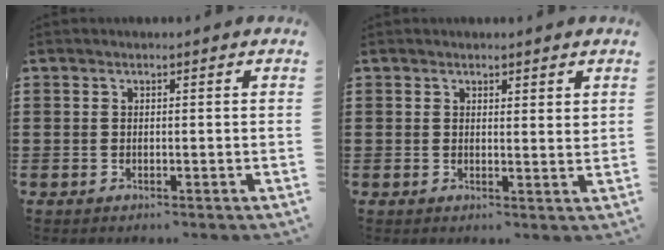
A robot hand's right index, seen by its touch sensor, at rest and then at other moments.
{"total": 1.4, "force": [1.2, 0.4, 0.4], "torque": [-0.003, 0.000, 0.022]}